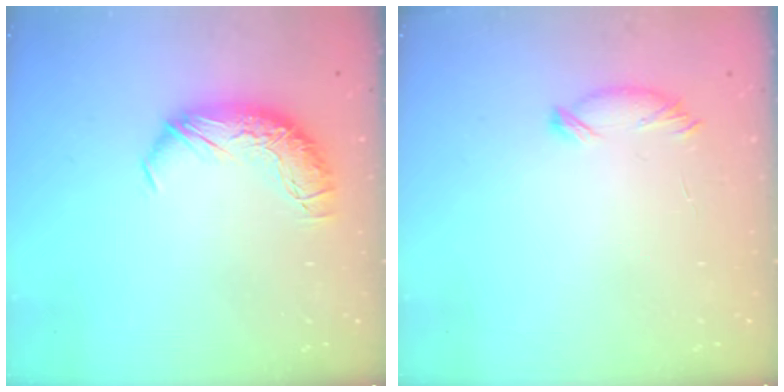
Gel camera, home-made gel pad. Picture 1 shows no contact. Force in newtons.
{"total": 7.3, "press": 7.3, "slide": 0.4}